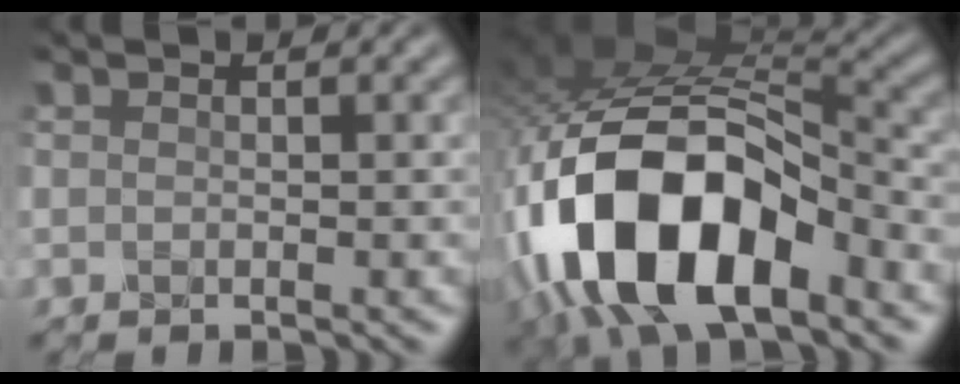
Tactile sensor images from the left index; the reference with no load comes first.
{"total": 13.8, "force": [-6.3, 7.0, 10.1], "torque": [-0.199, -0.005, -0.108]}